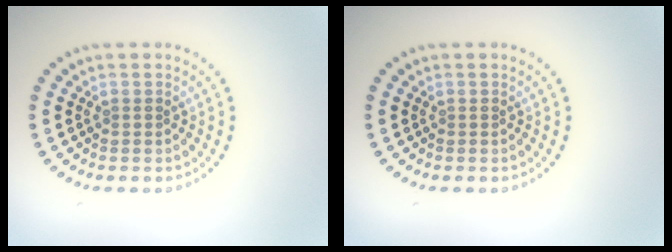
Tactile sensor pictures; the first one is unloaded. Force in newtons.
{"total": 0.0}